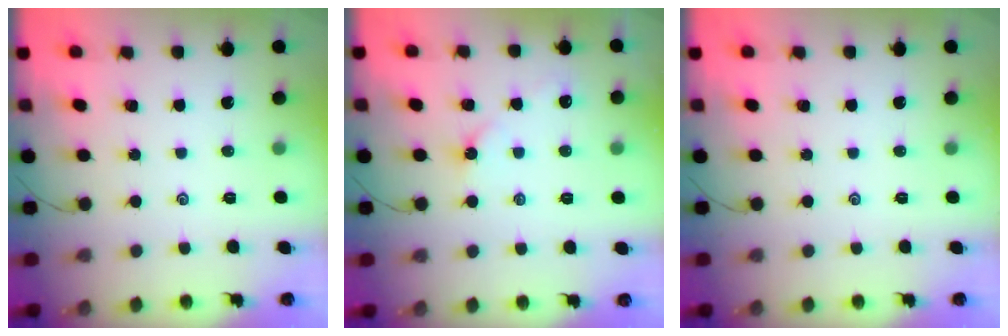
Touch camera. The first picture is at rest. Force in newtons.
{"total": 2.9, "press": 2.9, "slide": 0.6}
{"total": 0.0}